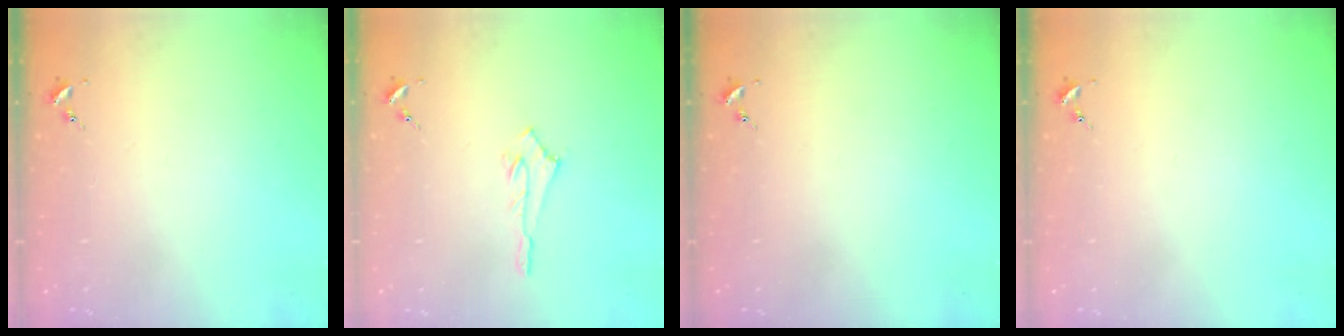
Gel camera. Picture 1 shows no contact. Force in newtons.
{"total": 2.5, "press": 2.5, "slide": 0.2}
{"total": 0.0}
{"total": 0.0}